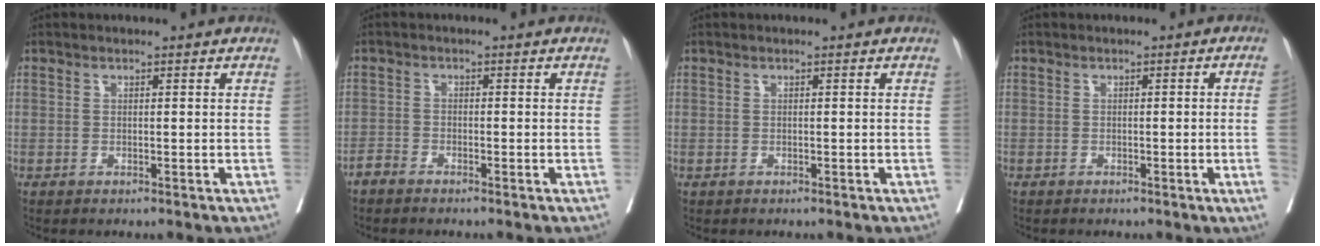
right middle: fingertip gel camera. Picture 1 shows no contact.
{"total": 1.5, "force": [-1.4, 0.4, 0.3], "torque": [-0.009, -0.001, -0.030]}
{"total": 0.0}
{"total": 2.9, "force": [-0.4, -1.1, 2.7], "torque": [-0.034, -0.008, -0.004]}